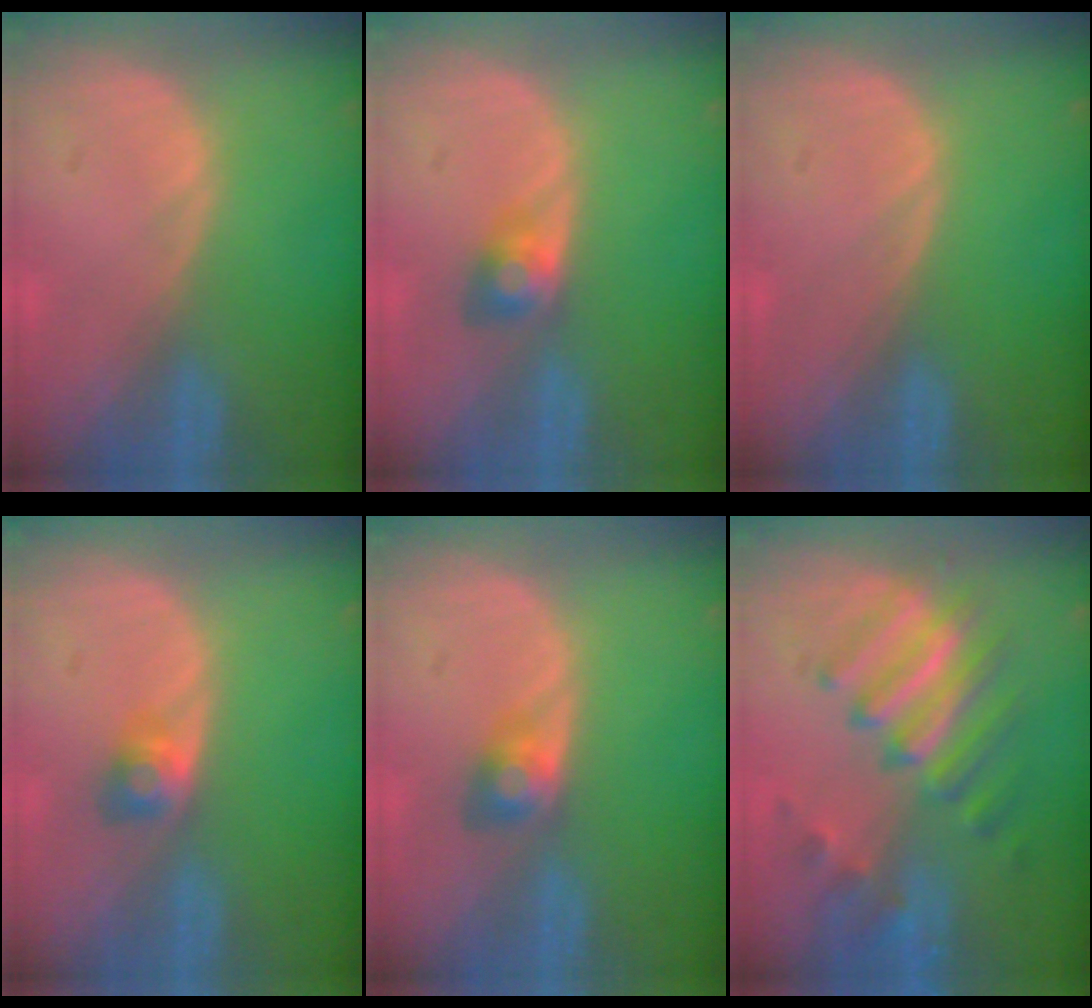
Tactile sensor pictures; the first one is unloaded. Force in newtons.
{"total": 2.7, "press": 2.7, "slide": 0.0}
{"total": 0.0}
{"total": 2.6, "press": 2.4, "slide": 0.9}
{"total": 2.7, "press": 2.7, "slide": 0.0}
{"total": 9.5, "press": 8.4, "slide": 4.5}